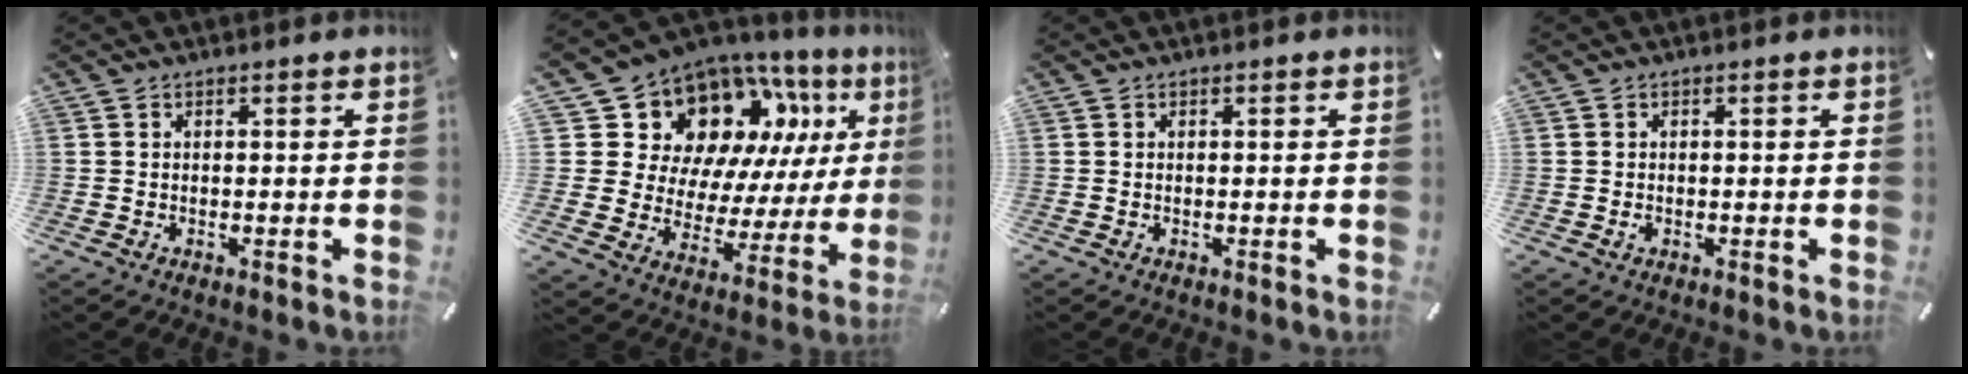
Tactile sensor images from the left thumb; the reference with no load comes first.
{"total": 15.7, "force": [9.9, 10.7, 5.9], "torque": [-0.103, -0.092, 0.188]}
{"total": 0.0}
{"total": 0.6, "force": [-0.1, 0.6, 0.3], "torque": [-0.005, 0.002, -0.003]}